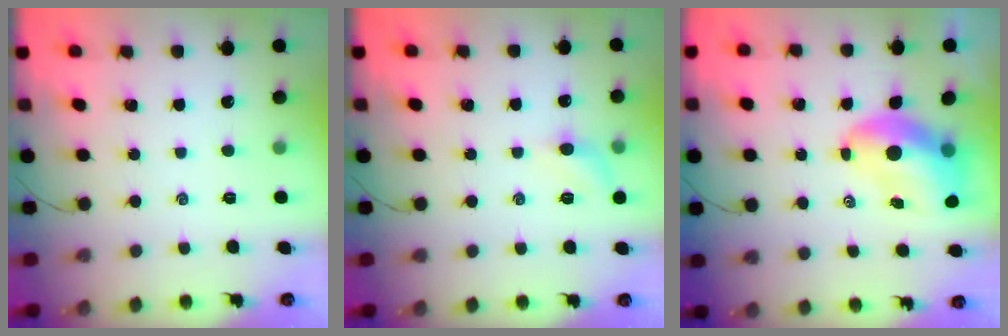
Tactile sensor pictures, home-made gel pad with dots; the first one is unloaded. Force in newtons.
{"total": 5.6, "press": 5.4, "slide": 1.1}
{"total": 8.8, "press": 8.5, "slide": 2.4}